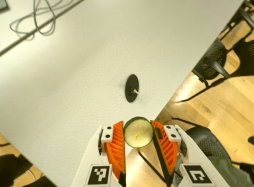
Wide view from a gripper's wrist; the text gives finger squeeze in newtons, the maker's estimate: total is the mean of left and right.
{"total": 8.2, "left": 8.1, "right": 8.2}